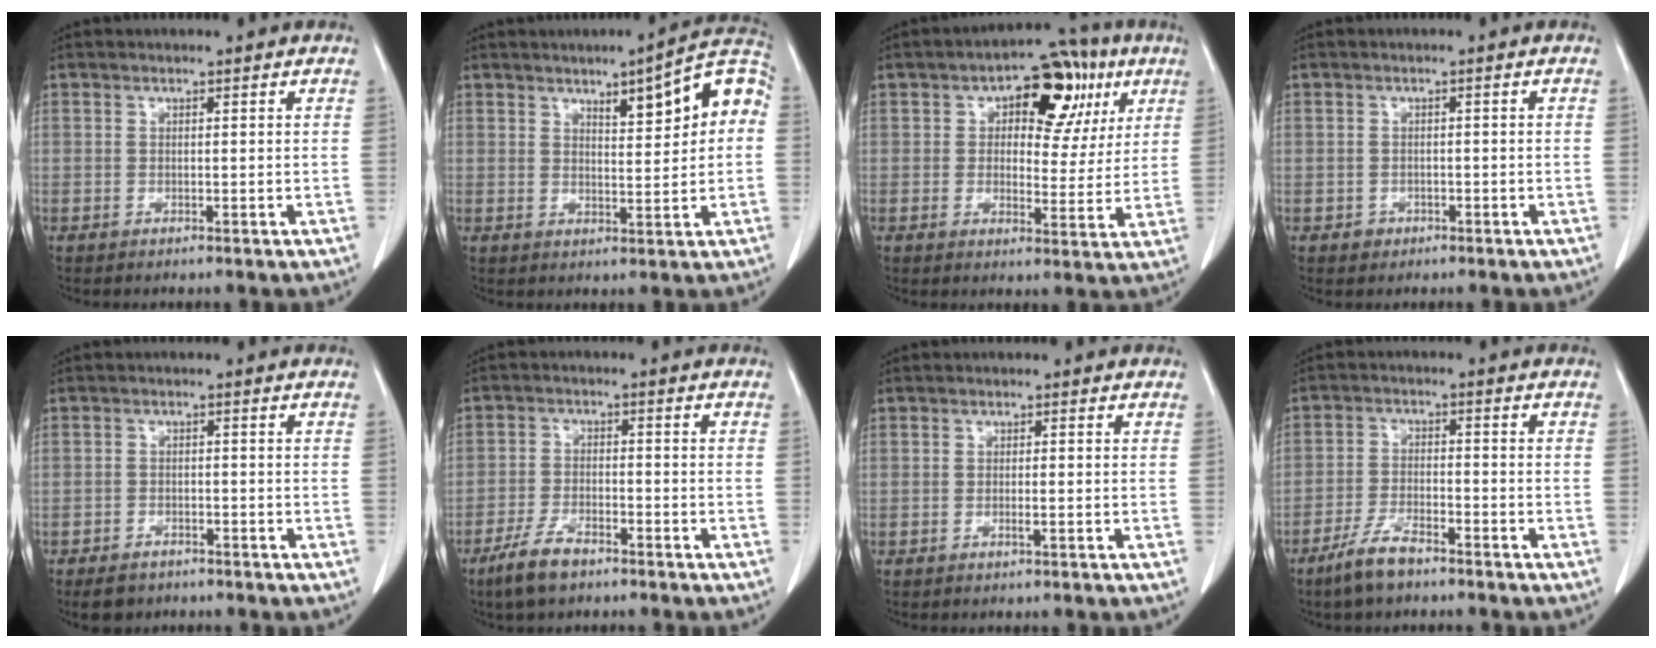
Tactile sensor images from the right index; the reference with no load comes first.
{"total": 10.2, "force": [2.6, 2.3, 9.6], "torque": [-0.128, 0.029, 0.033]}
{"total": 12.3, "force": [4.8, 6.6, 9.3], "torque": [-0.107, 0.032, 0.064]}
{"total": 1.5, "force": [-0.8, 1.3, 0.2], "torque": [0.002, 0.006, -0.012]}
{"total": 3.8, "force": [-3.0, 2.0, 1.3], "torque": [-0.024, -0.001, -0.047]}
{"total": 6.0, "force": [-4.5, 1.9, 3.6], "torque": [-0.080, -0.006, -0.083]}
{"total": 1.2, "force": [-0.4, -0.1, 1.1], "torque": [-0.020, -0.001, -0.008]}
{"total": 6.0, "force": [-4.6, 1.3, 3.5], "torque": [-0.078, -0.007, -0.090]}